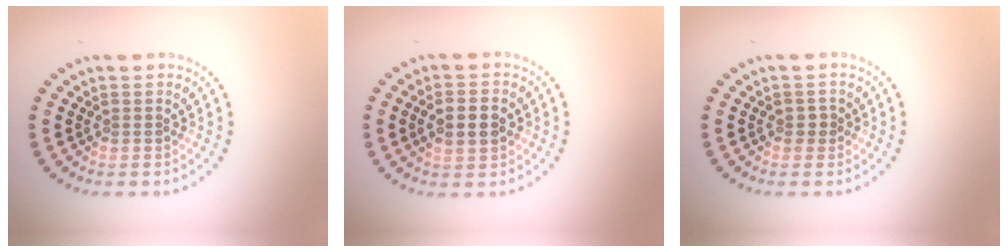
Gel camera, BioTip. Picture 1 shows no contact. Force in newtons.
{"total": 2.9, "press": 2.9, "slide": 0.1}
{"total": 1.0, "press": 1.0, "slide": 0.2}